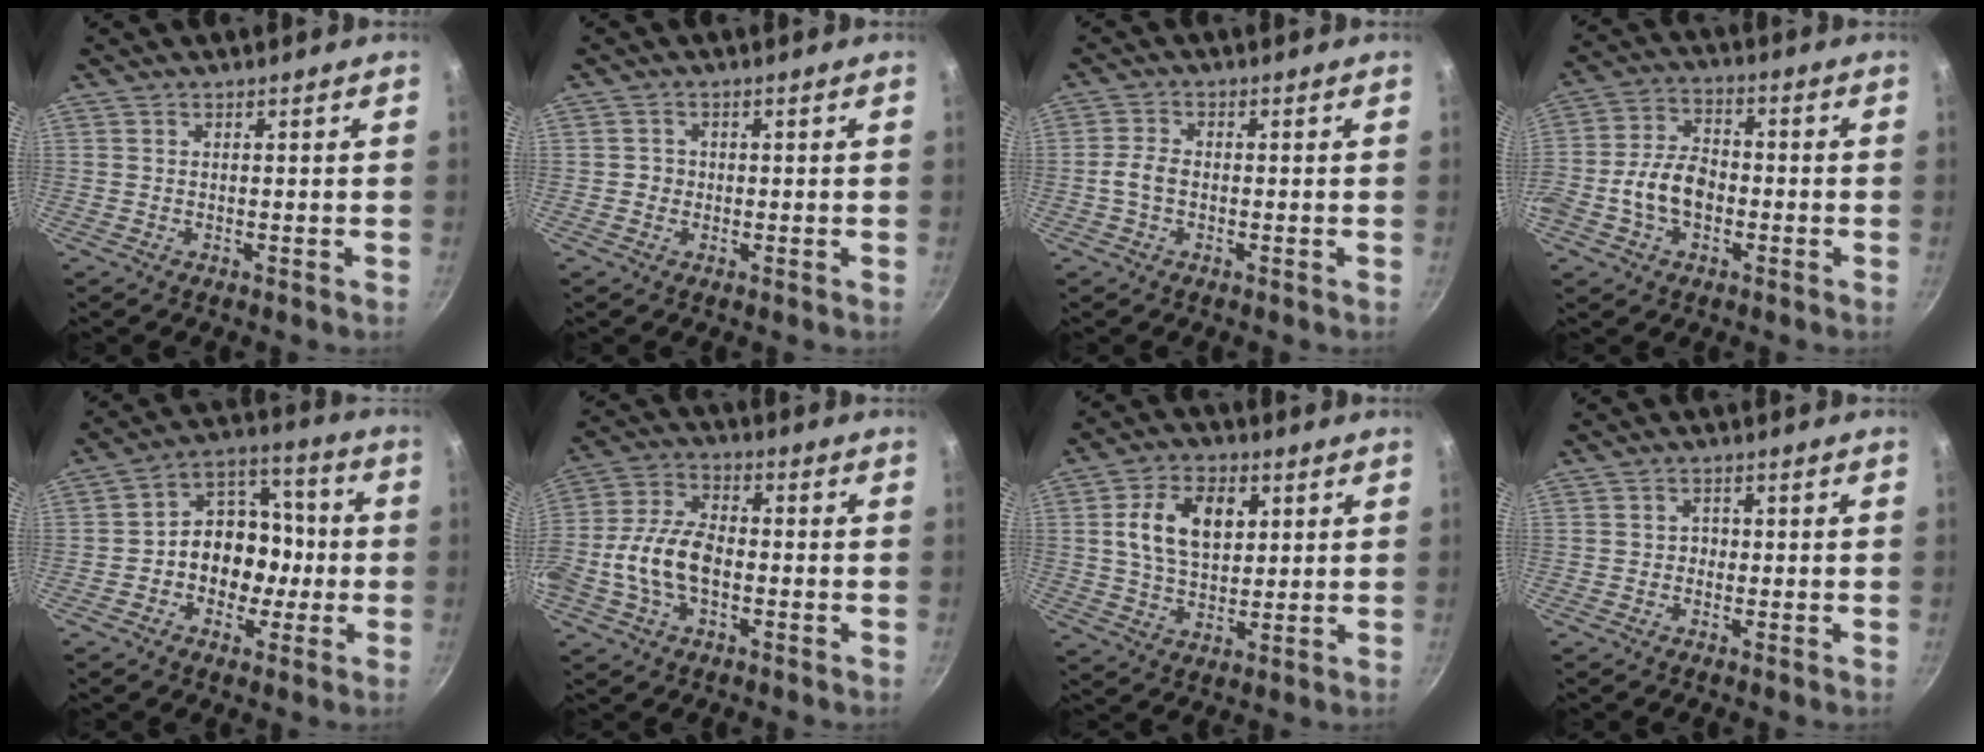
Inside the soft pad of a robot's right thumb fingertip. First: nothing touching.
{"total": 1.6, "force": [-0.3, 1.6, 0.3], "torque": [0.005, 0.001, -0.007]}
{"total": 3.4, "force": [-0.7, 2.1, 2.5], "torque": [-0.052, 0.016, -0.018]}
{"total": 10.1, "force": [-2.4, 6.9, 7.0], "torque": [-0.111, 0.034, -0.055]}
{"total": 12.4, "force": [-2.2, 10.0, 7.0], "torque": [-0.041, 0.048, -0.049]}
{"total": 12.3, "force": [-2.4, 7.5, 9.4], "torque": [-0.175, 0.036, -0.057]}
{"total": 11.8, "force": [2.9, 7.6, 8.5], "torque": [-0.130, -0.001, 0.048]}
{"total": 1.7, "force": [-0.3, 1.5, 0.7], "torque": [-0.001, 0.003, -0.009]}